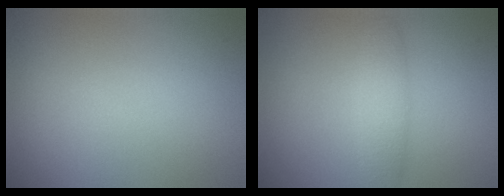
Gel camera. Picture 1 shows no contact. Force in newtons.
{"total": 2.5, "press": 2.5, "slide": 0.1}